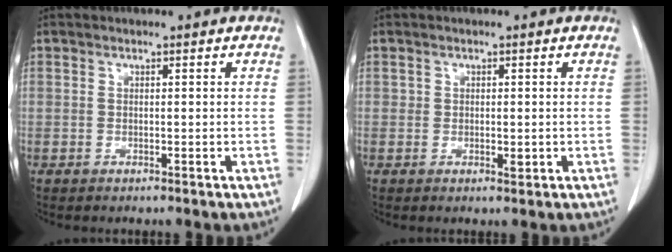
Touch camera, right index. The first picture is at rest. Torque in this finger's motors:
{"motor_torque": [-0.19, 0.19, -0.08, 0.00]}